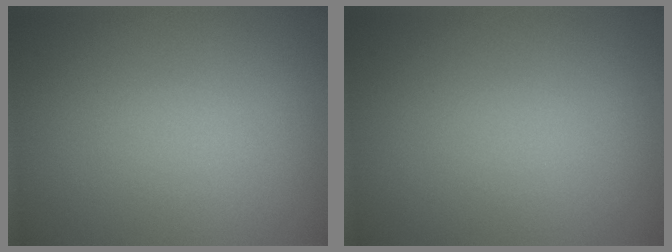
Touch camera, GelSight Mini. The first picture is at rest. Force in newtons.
{"total": 0.0}